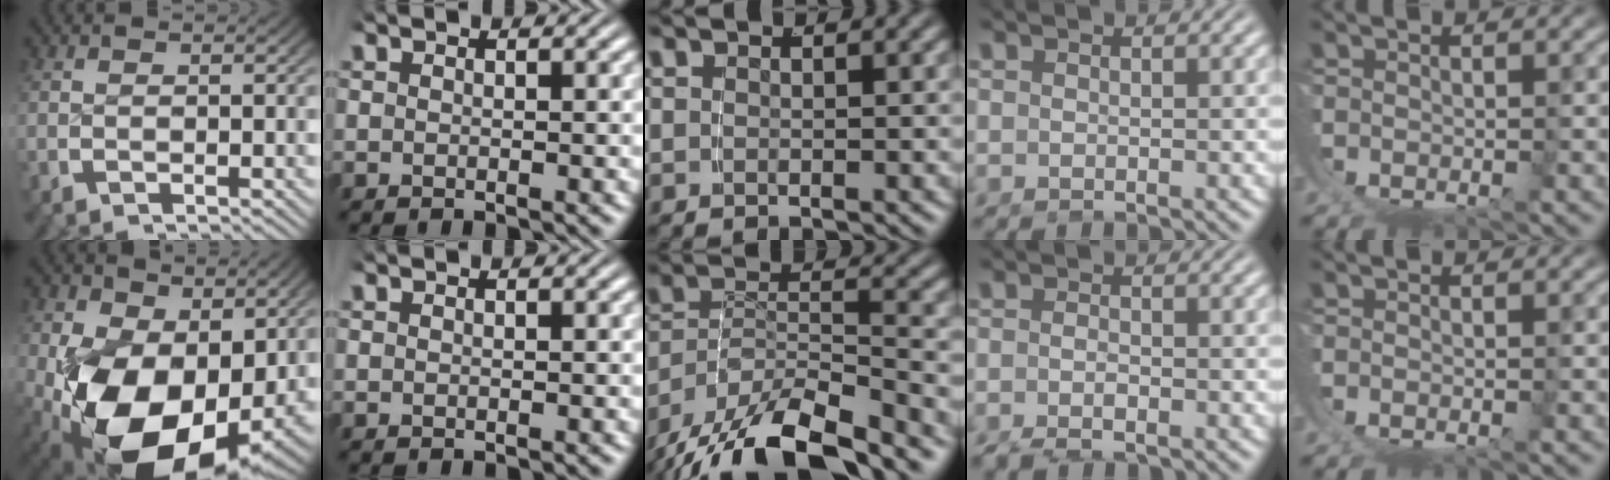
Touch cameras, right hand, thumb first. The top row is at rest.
{"thumb": {"total": 19.1, "force": [-4.1, 12.3, 14.0], "torque": [-0.268, -0.094, -0.023]}, "middle": {"total": 9.6, "force": [-6.5, 4.8, 5.1], "torque": [-0.097, -0.024, -0.102]}, "ring": {"total": 3.0, "force": [-2.1, 1.5, 1.5], "torque": [-0.037, -0.012, -0.033]}}